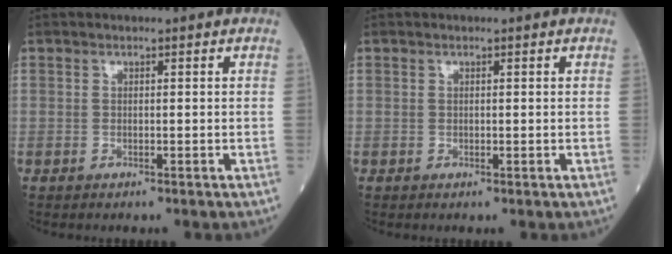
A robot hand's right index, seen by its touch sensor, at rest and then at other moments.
{"total": 0.0}